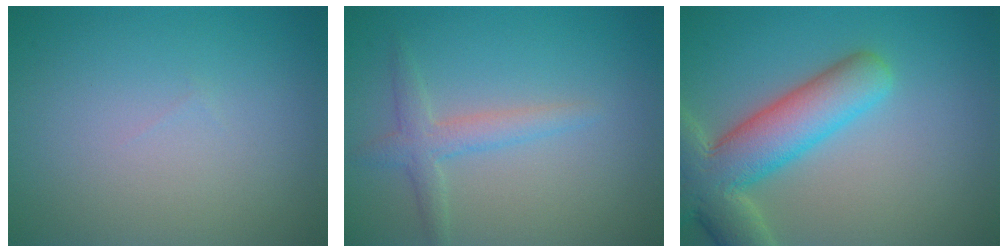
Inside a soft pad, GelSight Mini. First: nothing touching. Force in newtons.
{"total": 2.3, "press": 2.3, "slide": 0.1}
{"total": 8.2, "press": 8.2, "slide": 0.7}